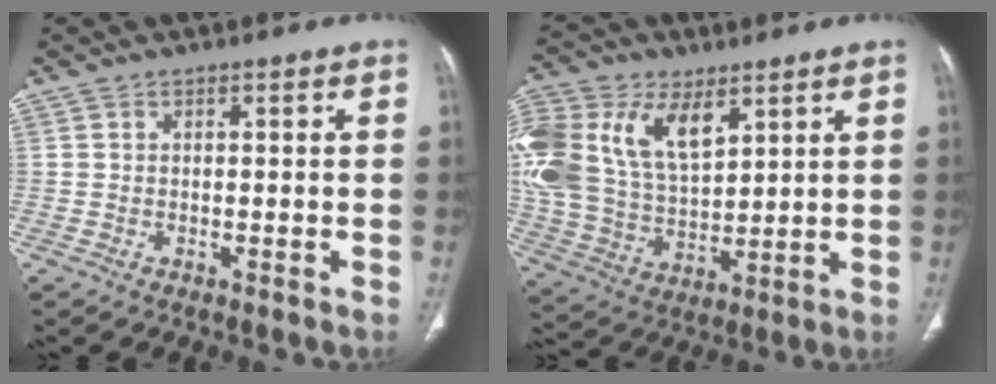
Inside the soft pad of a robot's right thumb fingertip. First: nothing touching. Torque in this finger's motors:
{"motor_torque": [0.47, 0.52, 1.28, 0.79, 0.26]}